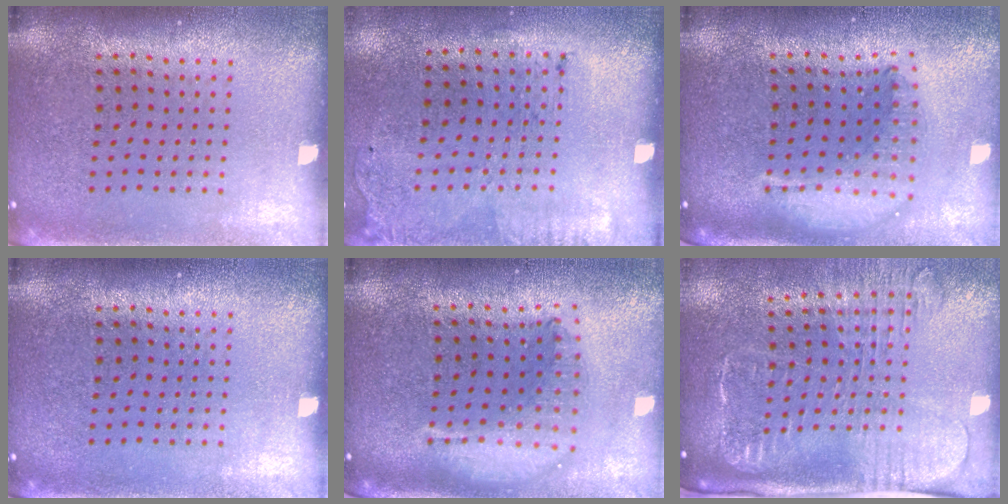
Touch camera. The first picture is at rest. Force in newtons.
{"total": 1.7, "press": 1.1, "slide": 1.3}
{"total": 2.1, "press": 1.6, "slide": 1.3}
{"total": 0.0}
{"total": 1.9, "press": 1.6, "slide": 1.1}
{"total": 2.7, "press": 2.1, "slide": 1.7}